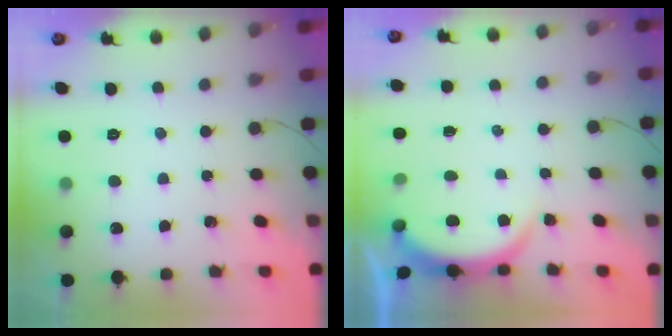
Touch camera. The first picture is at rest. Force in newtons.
{"total": 3.3, "press": 3.2, "slide": 0.5}